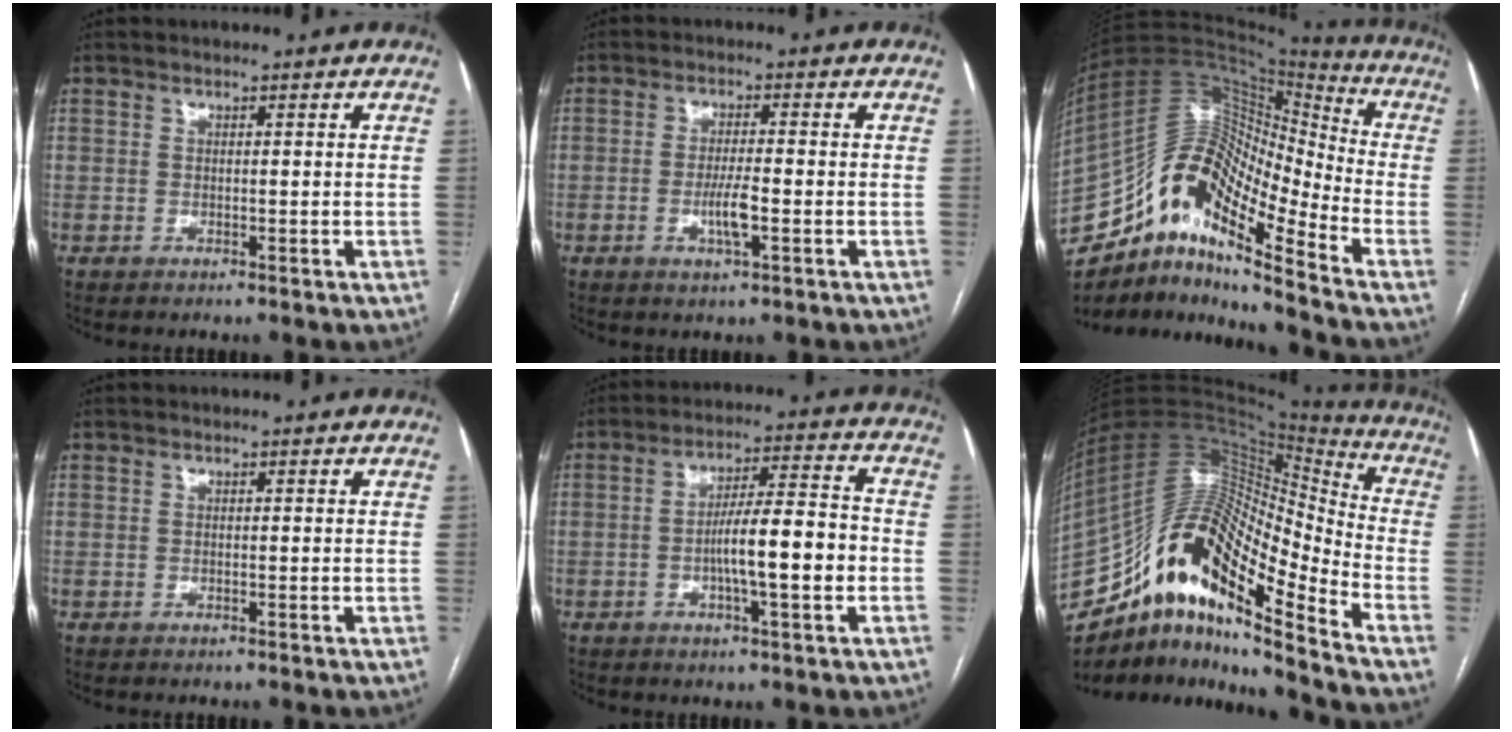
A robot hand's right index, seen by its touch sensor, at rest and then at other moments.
{"total": 4.1, "force": [-1.3, 0.5, 3.9], "torque": [-0.077, -0.005, -0.021]}
{"total": 17.8, "force": [-11.7, 4.7, 12.6], "torque": [-0.221, 0.052, -0.204]}
{"total": 0.0}
{"total": 10.3, "force": [-2.2, 1.1, 10.0], "torque": [-0.165, 0.013, -0.038]}
{"total": 22.9, "force": [-14.6, 5.0, 16.9], "torque": [-0.314, 0.031, -0.257]}